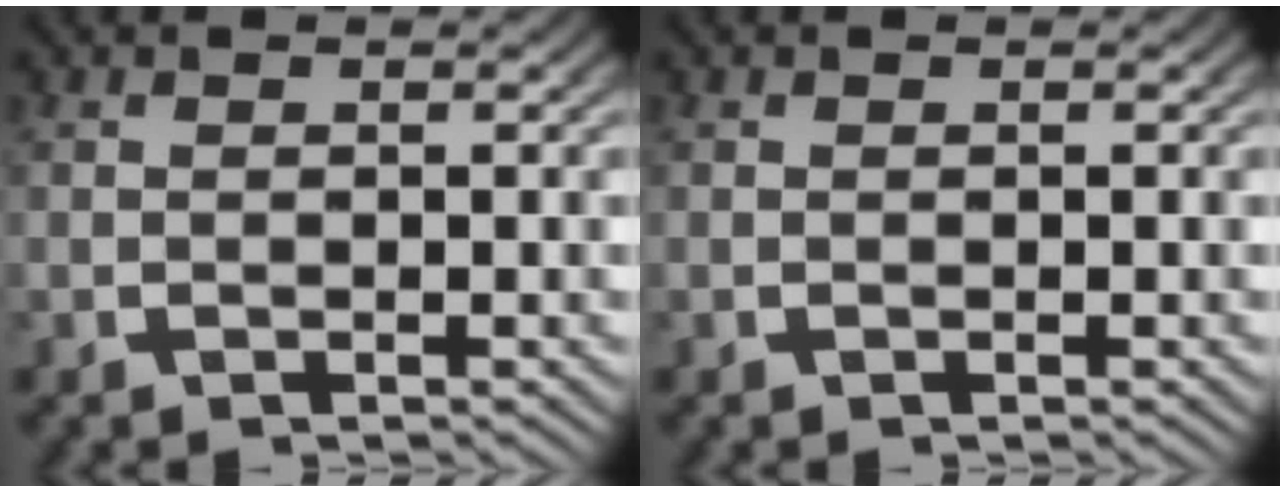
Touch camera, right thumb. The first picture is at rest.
{"total": 0.0}